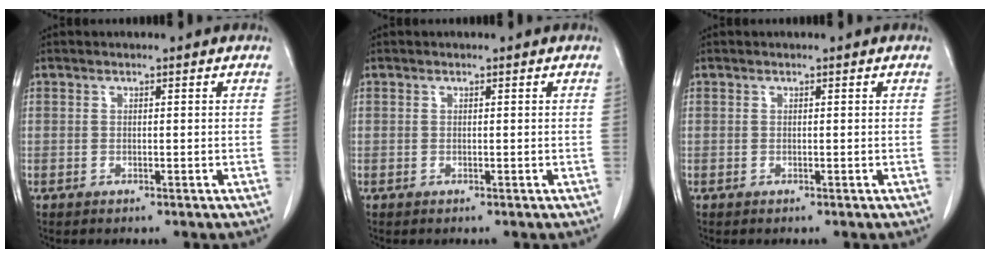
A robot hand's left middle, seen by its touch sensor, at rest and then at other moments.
{"total": 0.0}
{"total": 0.0}